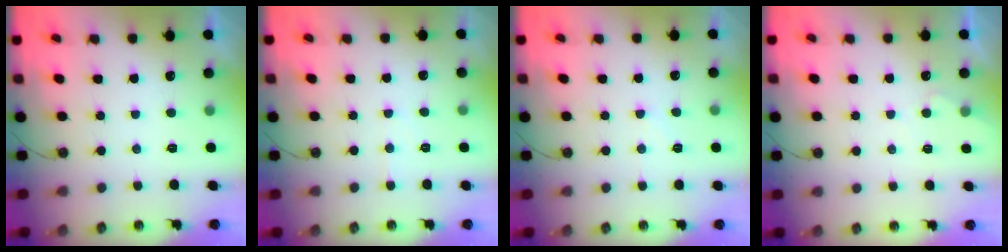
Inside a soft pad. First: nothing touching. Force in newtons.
{"total": 4.0, "press": 3.9, "slide": 0.7}
{"total": 6.0, "press": 6.0, "slide": 0.9}
{"total": 3.9, "press": 3.9, "slide": 0.5}